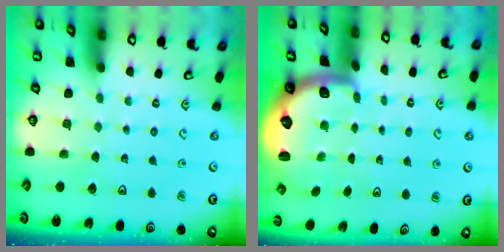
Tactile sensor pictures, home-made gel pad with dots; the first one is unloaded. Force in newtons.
{"total": 2.1, "press": 1.9, "slide": 0.9}